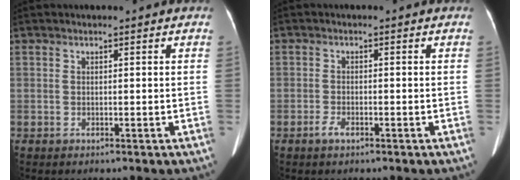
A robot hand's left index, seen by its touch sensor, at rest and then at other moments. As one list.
[{"total": 1.7, "force": [-1.1, 0.6, 1.1], "torque": [-0.029, -0.002, -0.018]}]